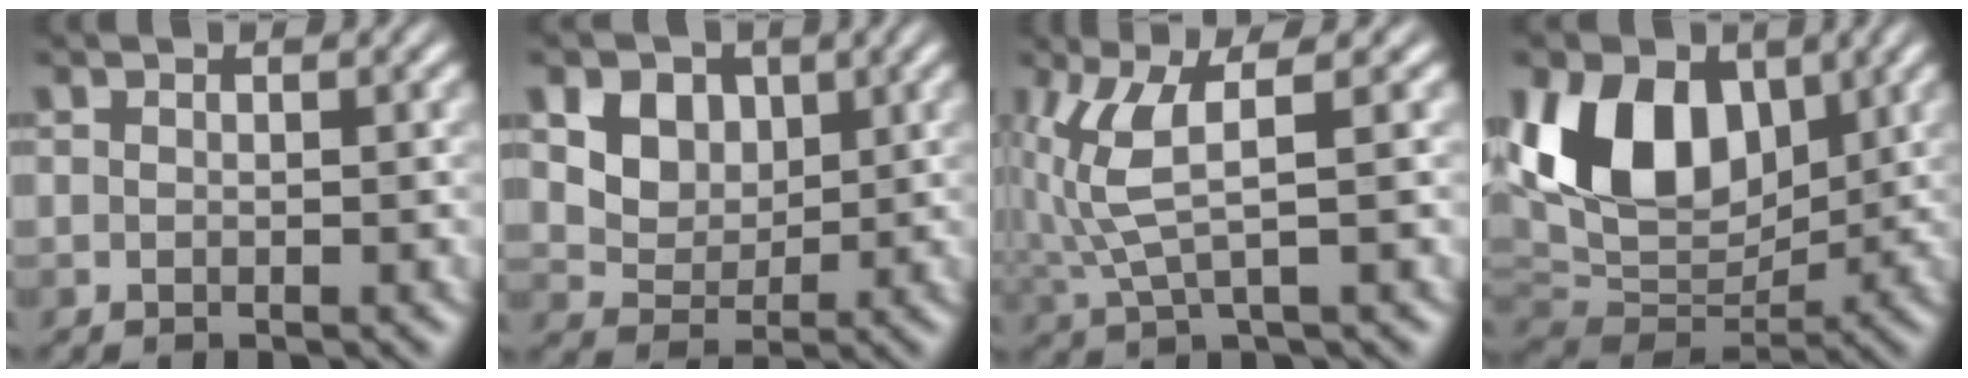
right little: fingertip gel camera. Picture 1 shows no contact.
{"total": 5.1, "force": [1.8, 4.0, 2.6], "torque": [-0.063, -0.011, 0.041]}
{"total": 5.4, "force": [0.2, 2.0, 5.1], "torque": [-0.123, 0.004, 0.003]}
{"total": 9.8, "force": [2.9, 6.8, 6.4], "torque": [-0.120, 0.006, 0.046]}